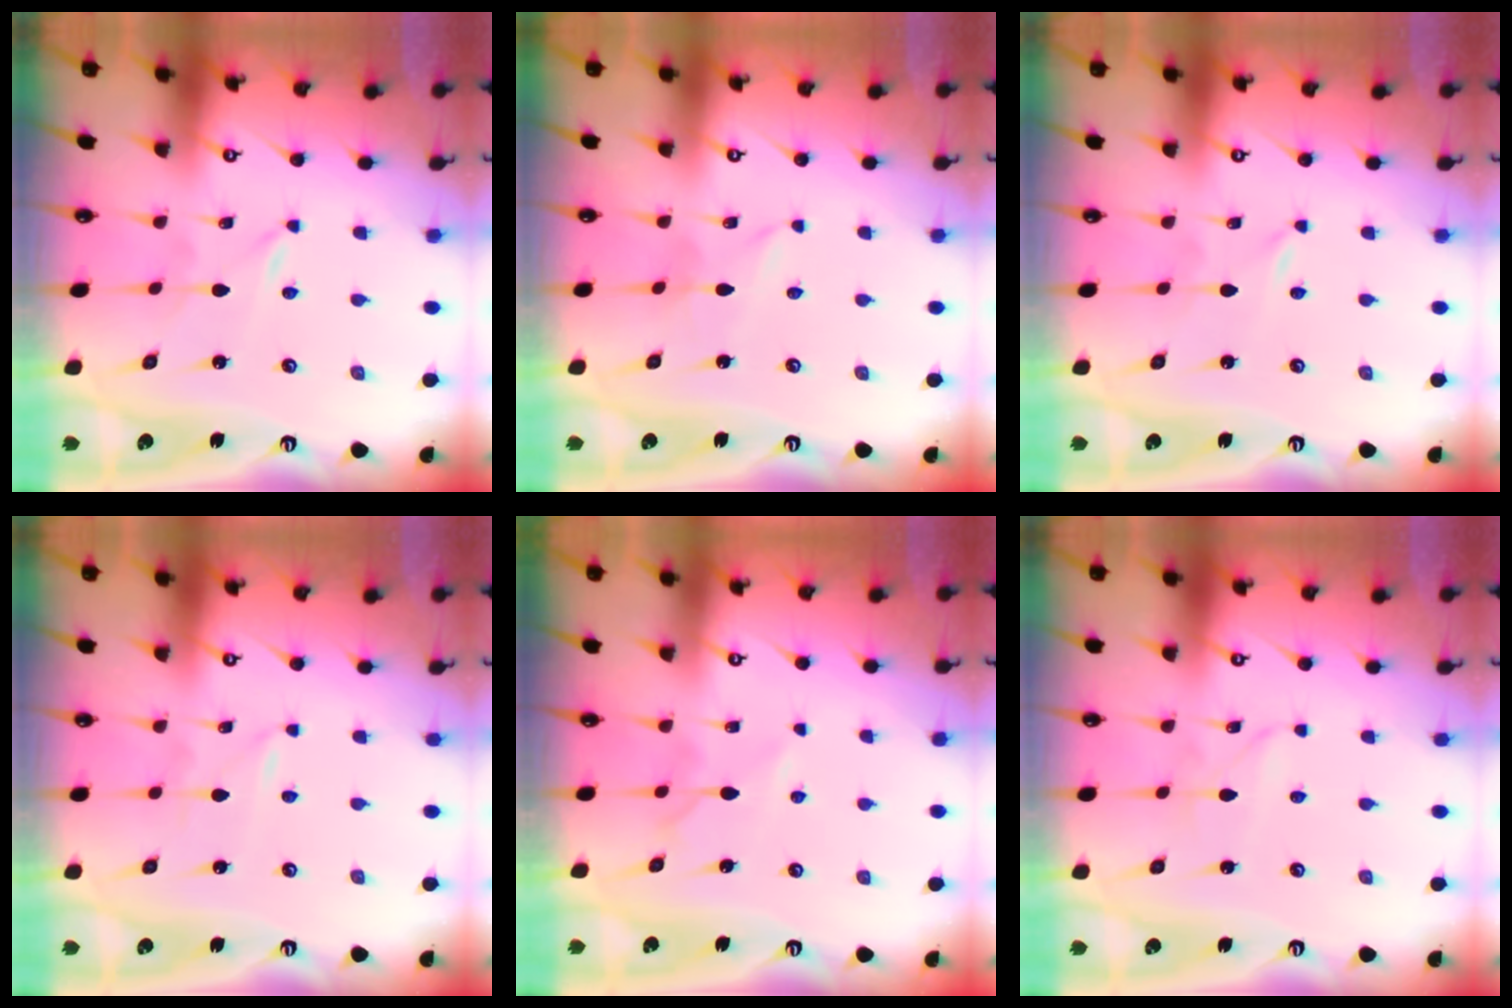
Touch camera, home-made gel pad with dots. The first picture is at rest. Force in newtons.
{"total": 2.6, "press": 2.6, "slide": 0.4}
{"total": 0.0}
{"total": 0.0}
{"total": 5.9, "press": 5.8, "slide": 0.8}
{"total": 1.8, "press": 1.8, "slide": 0.1}